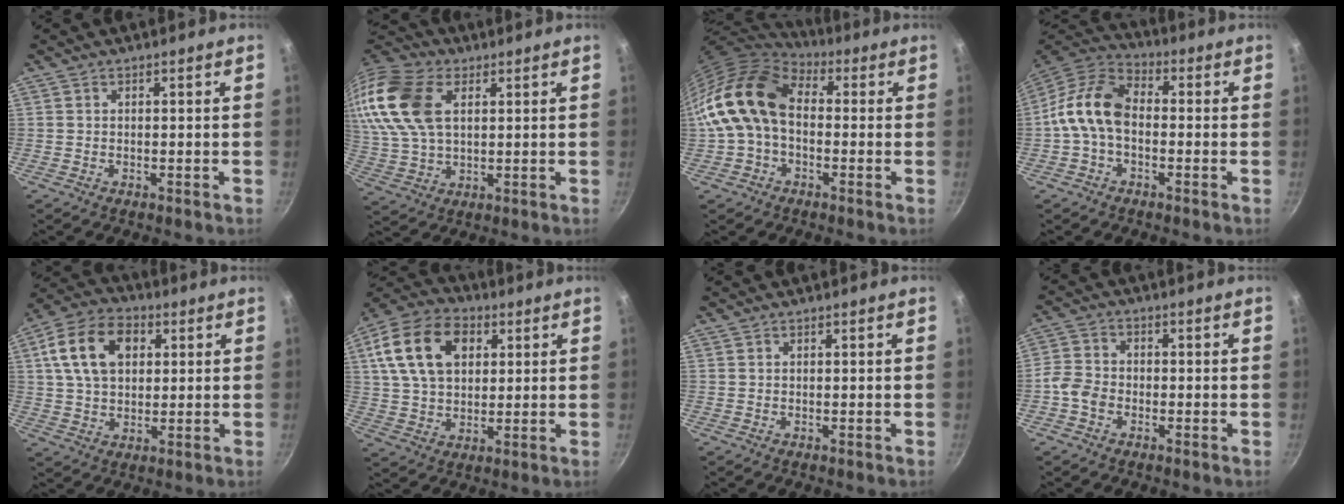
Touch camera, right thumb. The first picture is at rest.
{"total": 19.8, "force": [6.3, 12.5, 14.0], "torque": [-0.299, 0.004, 0.119]}
{"total": 15.9, "force": [0.2, 11.1, 11.4], "torque": [-0.197, 0.034, -0.009]}
{"total": 11.8, "force": [-1.1, 7.8, 8.8], "torque": [-0.152, 0.040, -0.040]}
{"total": 14.5, "force": [4.3, 9.8, 9.7], "torque": [-0.158, 0.008, 0.065]}
{"total": 17.2, "force": [5.5, 11.7, 11.4], "torque": [-0.188, 0.006, 0.089]}
{"total": 0.0}
{"total": 4.4, "force": [-1.8, 3.4, 2.1], "torque": [-0.039, 0.018, -0.045]}